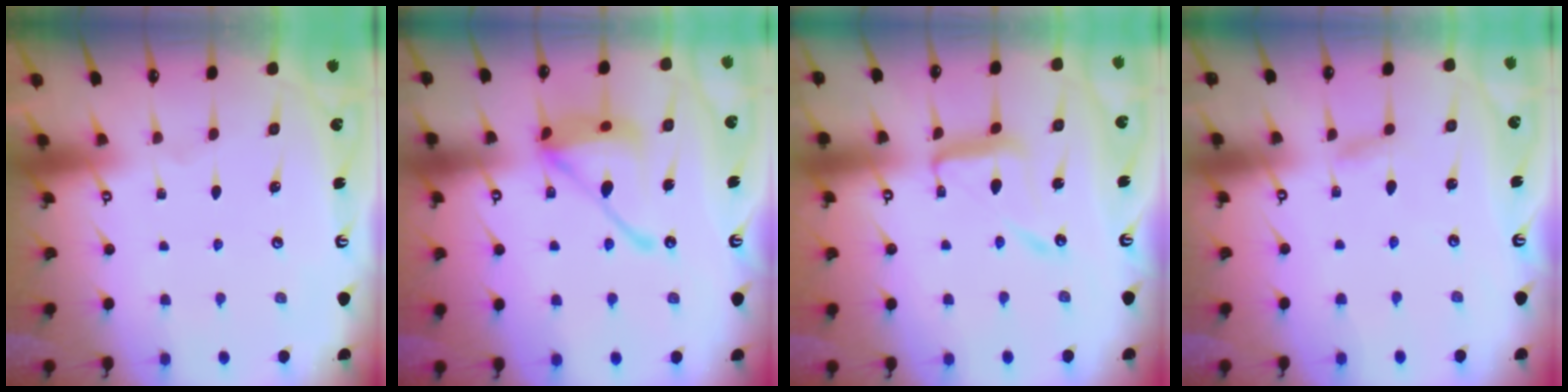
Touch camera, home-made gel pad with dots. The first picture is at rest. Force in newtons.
{"total": 16.5, "press": 16.5, "slide": 1.6}
{"total": 12.9, "press": 12.8, "slide": 1.2}
{"total": 4.5, "press": 4.5, "slide": 0.6}